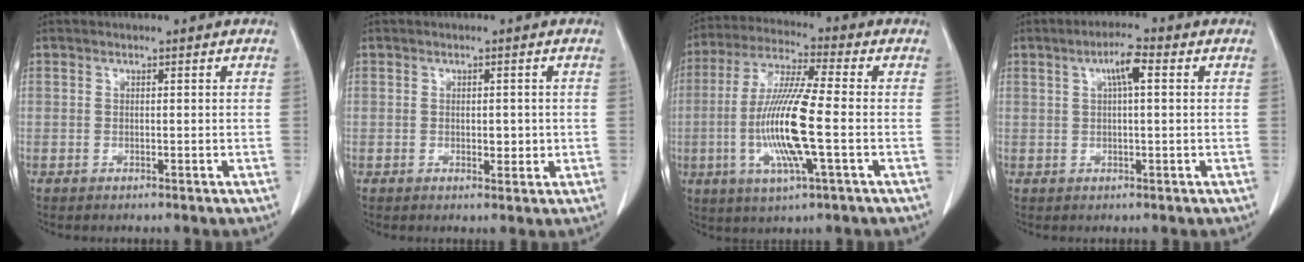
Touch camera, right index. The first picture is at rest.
{"total": 2.1, "force": [-0.2, 1.2, 1.8], "torque": [-0.024, -0.001, 0.002]}
{"total": 13.8, "force": [-2.5, 0.8, 13.5], "torque": [-0.276, -0.012, -0.052]}
{"total": 4.1, "force": [1.3, 0.6, 3.9], "torque": [-0.071, 0.010, 0.023]}